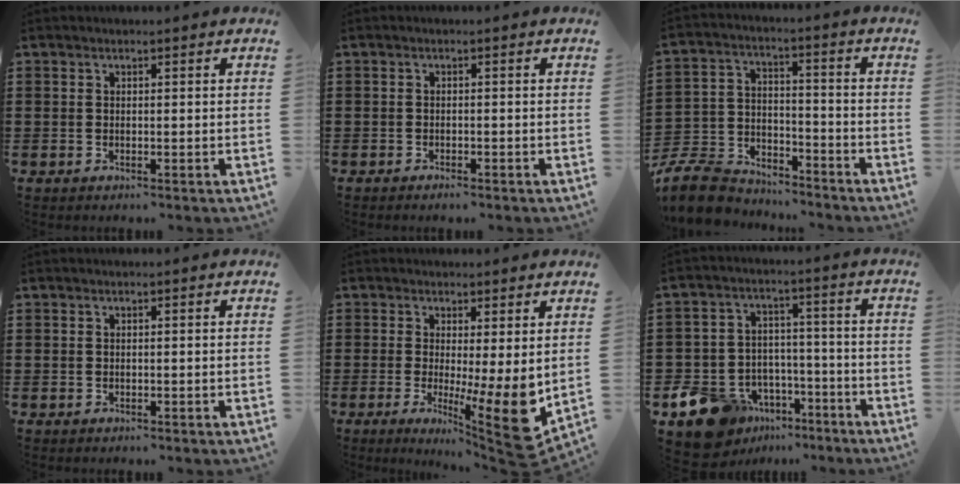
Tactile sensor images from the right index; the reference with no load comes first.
{"total": 0.9, "force": [-0.9, 0.1, 0.2], "torque": [-0.007, -0.003, -0.017]}
{"total": 9.5, "force": [-8.9, 2.6, 2.1], "torque": [-0.059, 0.021, -0.177]}
{"total": 0.0}
{"total": 8.9, "force": [-0.4, 1.2, 8.8], "torque": [-0.112, -0.035, -0.004]}
{"total": 10.6, "force": [-7.0, 7.2, 3.4], "torque": [-0.099, 0.036, -0.128]}